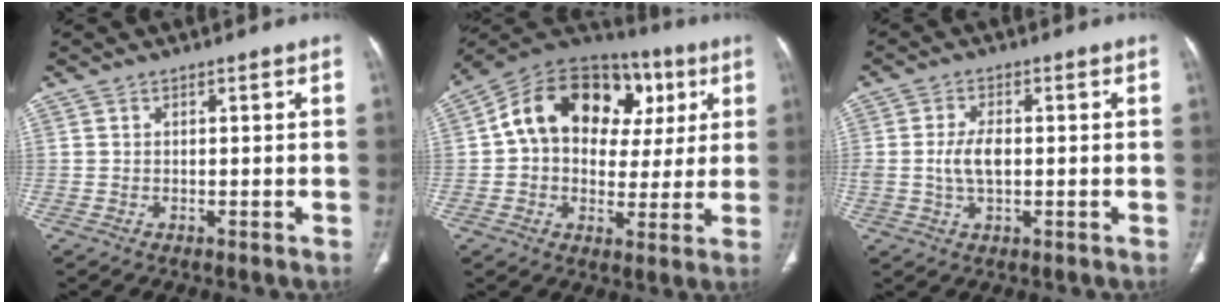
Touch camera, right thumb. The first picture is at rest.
{"total": 21.4, "force": [5.2, 15.1, 14.2], "torque": [-0.182, 0.034, 0.074]}
{"total": 5.1, "force": [-0.1, 2.6, 4.4], "torque": [-0.091, 0.005, 0.000]}